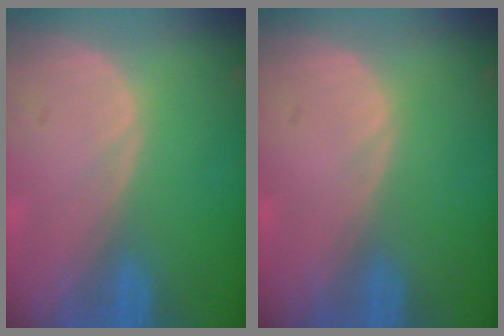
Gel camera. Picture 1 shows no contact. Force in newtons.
{"total": 0.0}